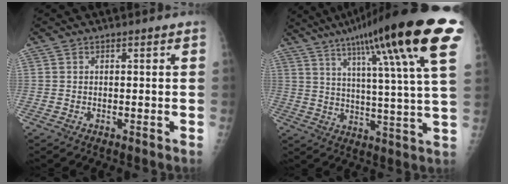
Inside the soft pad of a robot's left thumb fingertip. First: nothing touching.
{"total": 26.1, "force": [13.9, 2.9, 21.9], "torque": [-0.326, -0.021, 0.198]}